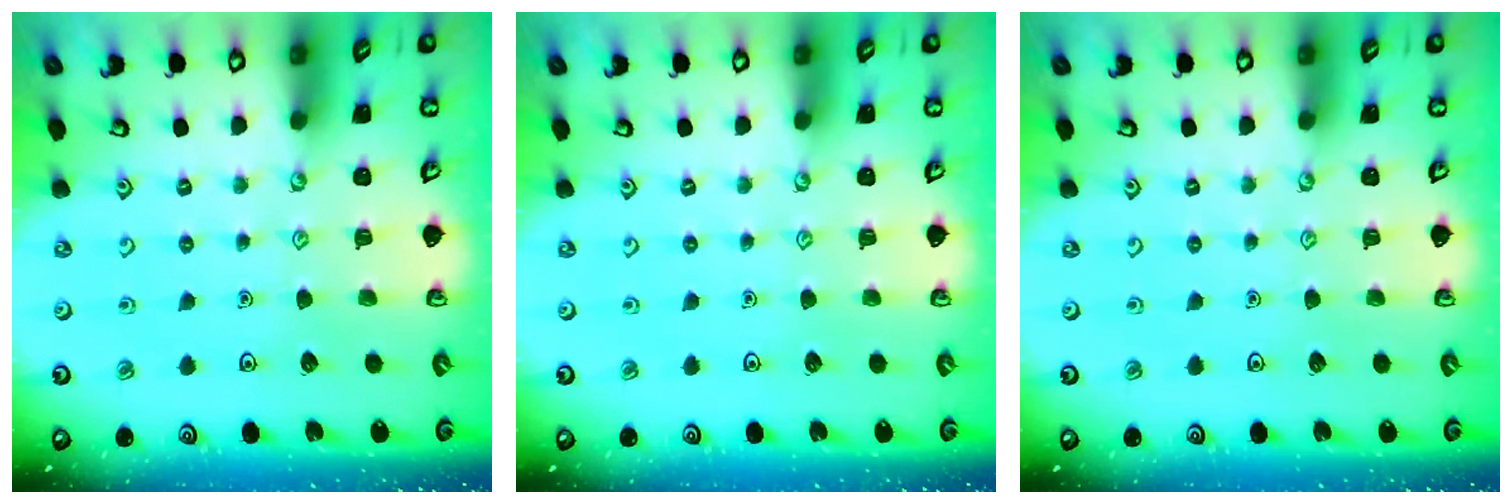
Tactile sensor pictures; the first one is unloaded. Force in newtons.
{"total": 0.0}
{"total": 0.0}